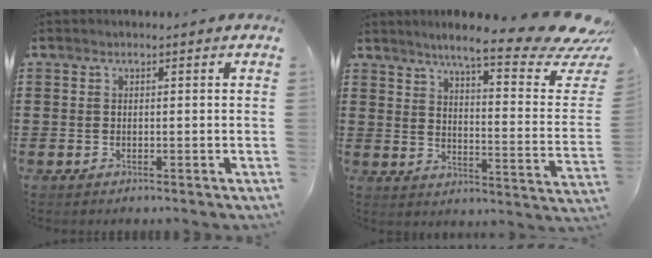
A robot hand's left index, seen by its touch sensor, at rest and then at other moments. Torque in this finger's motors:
{"motor_torque": [0.93, -0.26, 0.72, 0.12]}